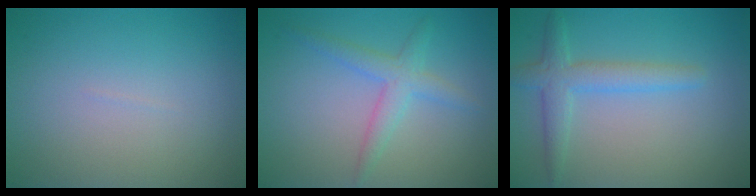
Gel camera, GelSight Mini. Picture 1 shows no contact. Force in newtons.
{"total": 2.7, "press": 2.7, "slide": 0.0}
{"total": 3.1, "press": 3.1, "slide": 0.1}